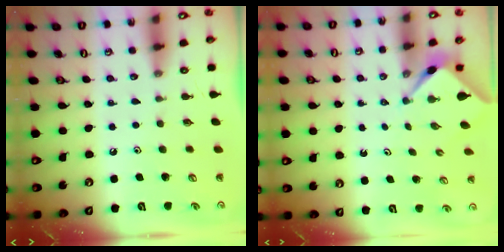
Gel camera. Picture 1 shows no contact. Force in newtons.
{"total": 2.3, "press": 2.2, "slide": 0.3}